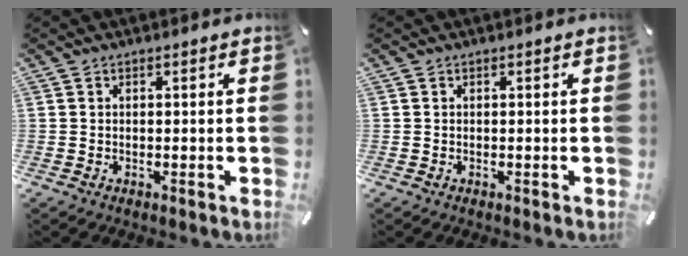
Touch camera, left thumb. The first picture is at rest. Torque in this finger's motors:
{"motor_torque": [-0.02, 0.01, -0.05, -0.03, 0.00]}